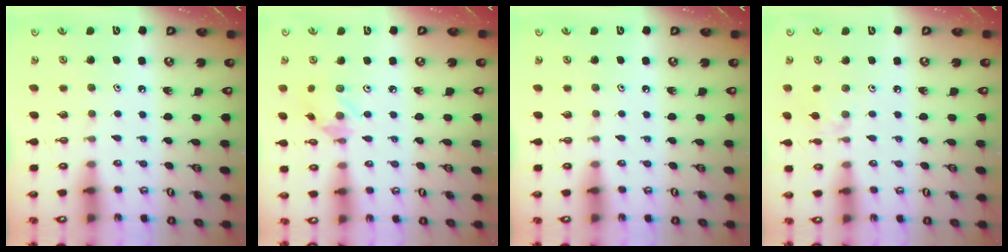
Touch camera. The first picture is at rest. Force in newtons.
{"total": 3.2, "press": 3.2, "slide": 0.1}
{"total": 0.0}
{"total": 2.9, "press": 2.8, "slide": 0.5}